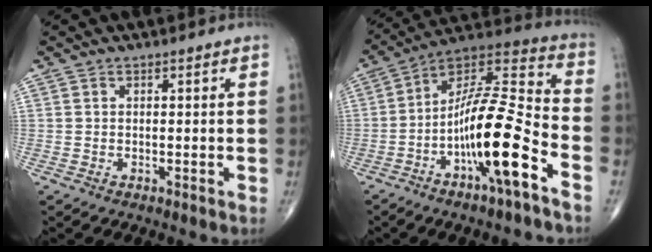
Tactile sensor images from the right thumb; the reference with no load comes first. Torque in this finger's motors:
{"motor_torque": [2.97, 2.05, 2.08, -0.69, 0.23]}